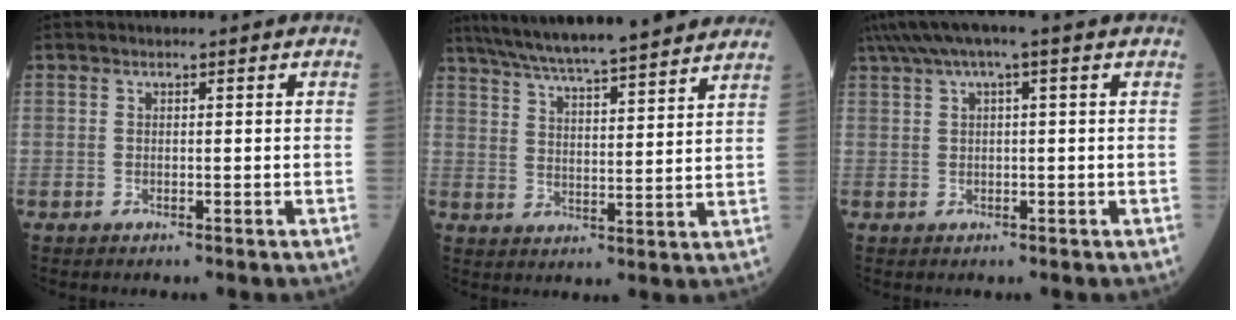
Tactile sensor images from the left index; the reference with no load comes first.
{"total": 21.6, "force": [18.7, 1.6, 10.6], "torque": [-0.177, 0.023, 0.268]}
{"total": 5.4, "force": [3.1, 0.2, 4.4], "torque": [-0.086, 0.036, 0.055]}